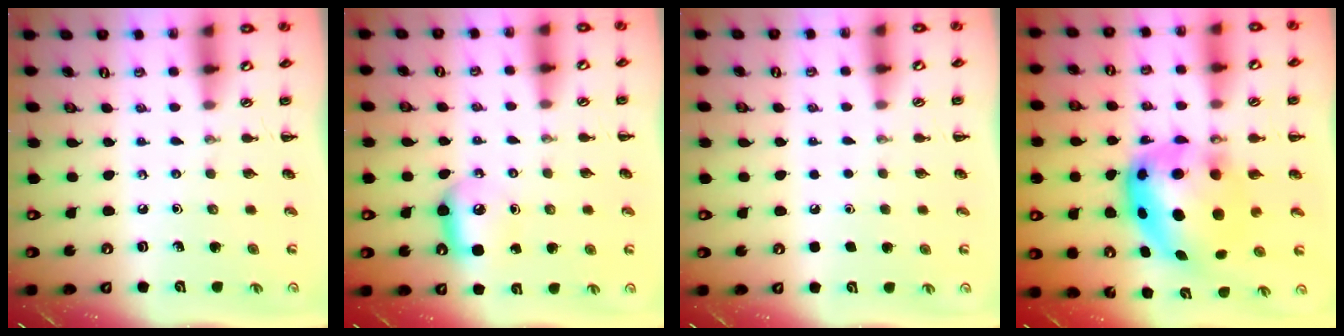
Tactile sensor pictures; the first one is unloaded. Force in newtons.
{"total": 6.5, "press": 6.5, "slide": 0.7}
{"total": 1.8, "press": 1.8, "slide": 0.1}
{"total": 10.7, "press": 10.5, "slide": 2.5}